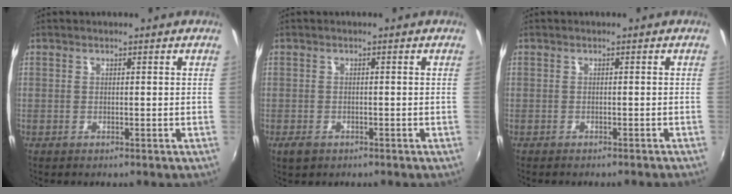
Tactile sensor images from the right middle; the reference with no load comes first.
{"total": 2.3, "force": [-1.4, 1.3, 1.2], "torque": [-0.024, -0.004, -0.023]}
{"total": 1.7, "force": [-1.5, 0.1, 0.7], "torque": [-0.019, -0.009, -0.023]}